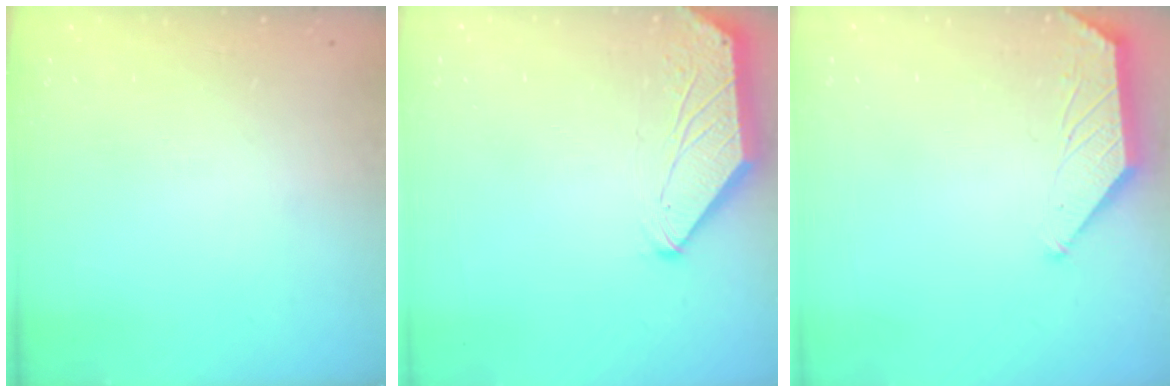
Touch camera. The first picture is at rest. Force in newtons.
{"total": 0.5, "press": 0.4, "slide": 0.3}
{"total": 1.3, "press": 1.2, "slide": 0.3}